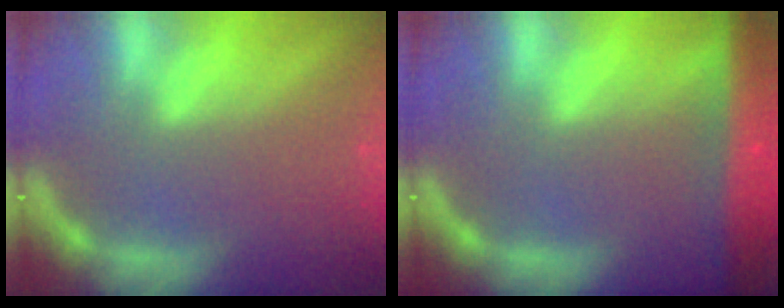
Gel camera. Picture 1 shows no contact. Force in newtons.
{"total": 8.6}